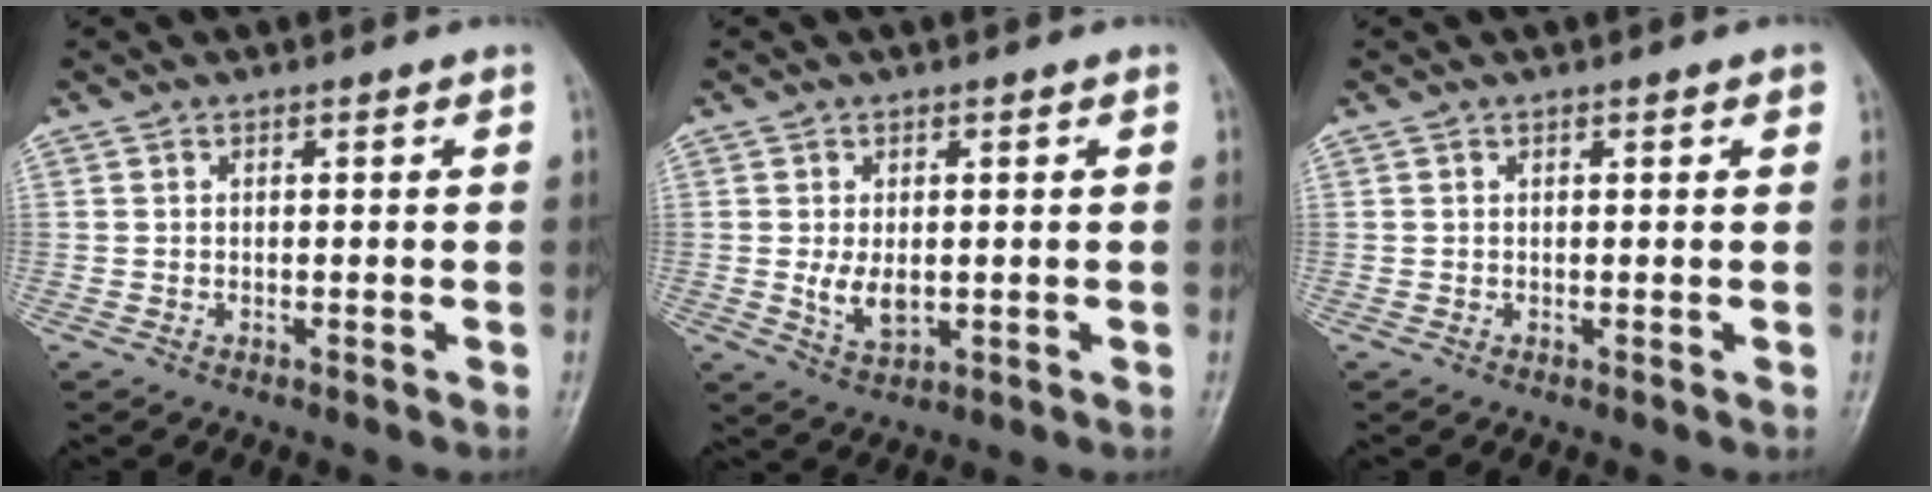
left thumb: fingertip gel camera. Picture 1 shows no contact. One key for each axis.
{"total": 4.4, "fx": 0.1, "fy": 2.7, "fz": 3.5, "tx": -0.059, "ty": -0.011, "tz": 0.009}
{"total": 1.3, "fx": 0.8, "fy": 0.4, "fz": 0.9, "tx": -0.010, "ty": -0.001, "tz": 0.008}